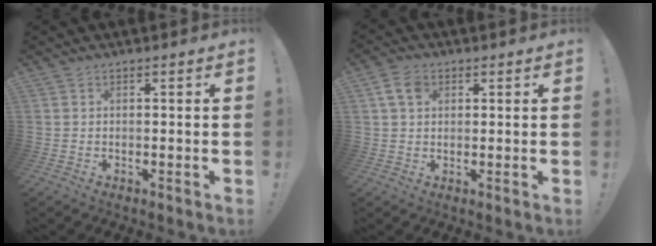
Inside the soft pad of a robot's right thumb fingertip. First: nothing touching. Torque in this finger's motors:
{"motor_torque": [0.25, 0.32, 0.45, 0.12, -0.02]}